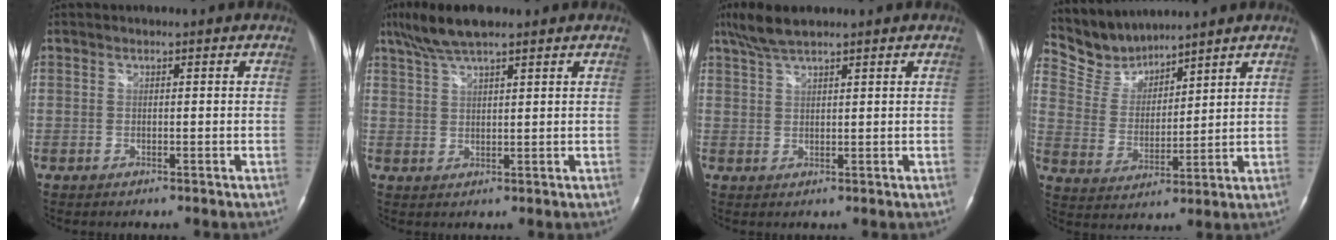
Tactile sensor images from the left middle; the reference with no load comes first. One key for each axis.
{"total": 7.2, "fx": 5.4, "fy": 1.2, "fz": 4.6, "tx": -0.093, "ty": 0.023, "tz": 0.098}
{"total": 4.8, "fx": 3.9, "fy": 0.7, "fz": 2.8, "tx": -0.065, "ty": 0.016, "tz": 0.077}
{"total": 4.0, "fx": 3.7, "fy": 1.3, "fz": -0.7, "tx": 0.013, "ty": 0.008, "tz": 0.079}